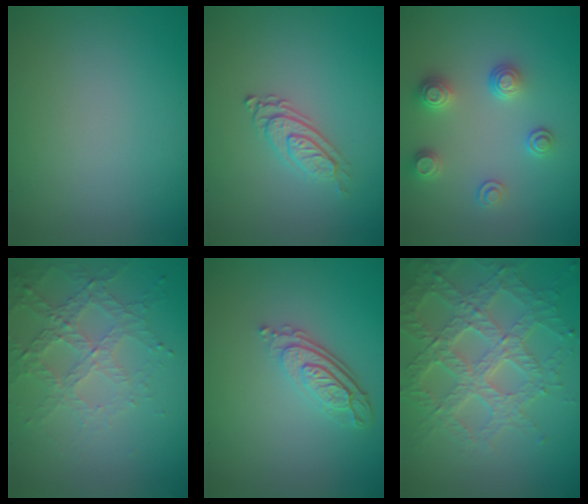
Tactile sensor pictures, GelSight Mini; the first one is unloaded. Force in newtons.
{"total": 2.7, "press": 2.0, "slide": 1.8}
{"total": 2.6, "press": 2.6, "slide": 0.6}
{"total": 3.2, "press": 3.0, "slide": 1.0}
{"total": 4.0, "press": 2.8, "slide": 2.8}
{"total": 7.2, "press": 5.3, "slide": 4.9}